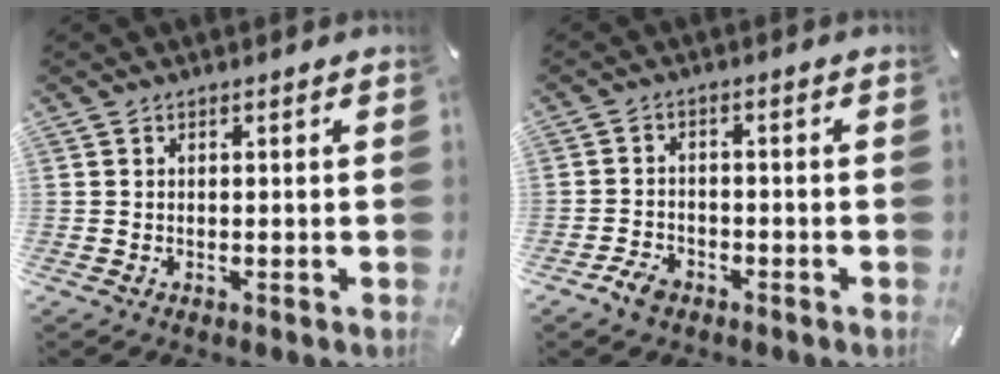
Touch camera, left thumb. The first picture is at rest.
{"total": 4.1, "force": [-2.7, 2.6, 1.6], "torque": [-0.040, 0.012, -0.055]}